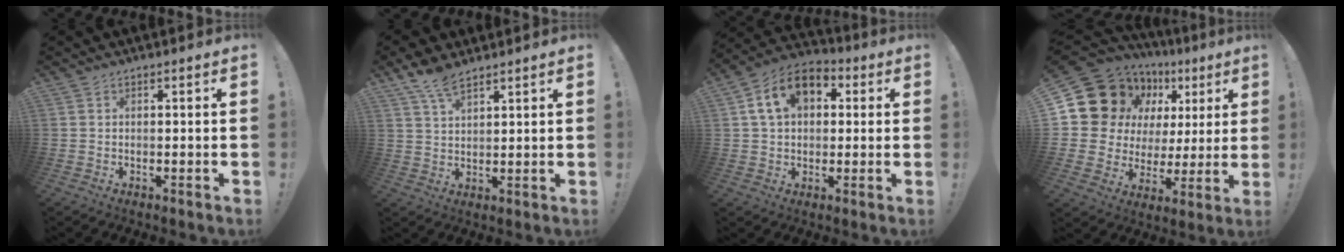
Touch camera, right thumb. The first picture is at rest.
{"total": 7.1, "force": [5.3, 2.6, 4.0], "torque": [-0.073, -0.025, 0.099]}
{"total": 13.1, "force": [4.6, 9.2, 8.2], "torque": [-0.142, 0.003, 0.092]}
{"total": 15.7, "force": [8.6, 10.4, 8.1], "torque": [-0.128, -0.057, 0.175]}